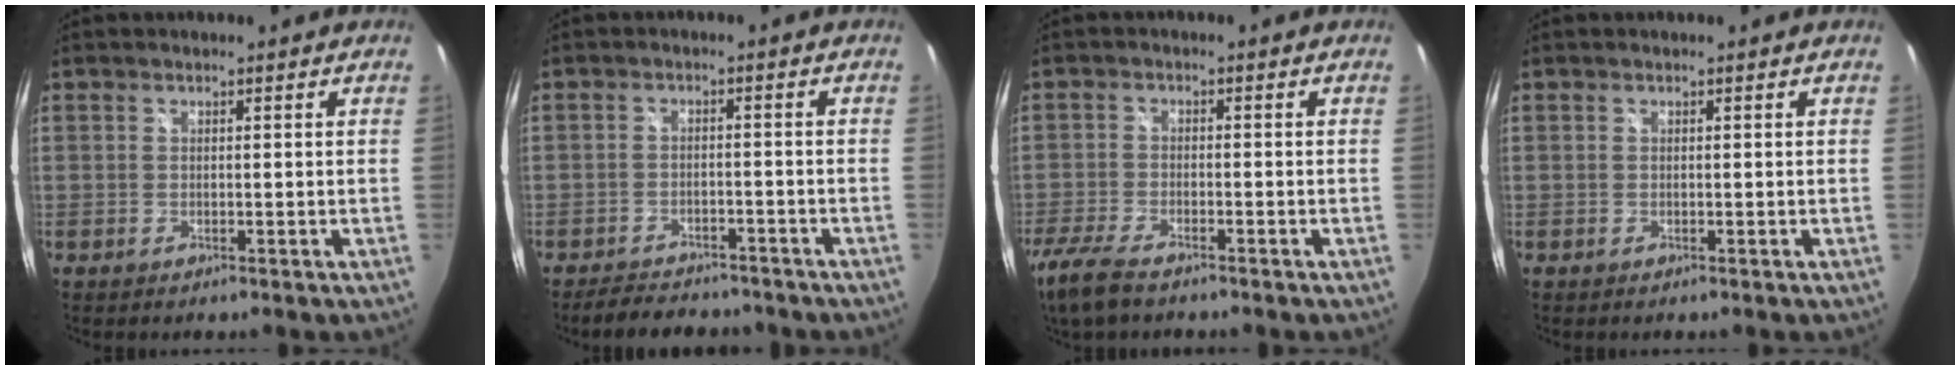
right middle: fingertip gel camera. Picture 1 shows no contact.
{"total": 7.7, "force": [-6.7, 2.9, 2.5], "torque": [-0.062, 0.006, -0.094]}
{"total": 8.3, "force": [-6.4, 2.2, 4.8], "torque": [-0.132, -0.029, -0.125]}
{"total": 0.0}